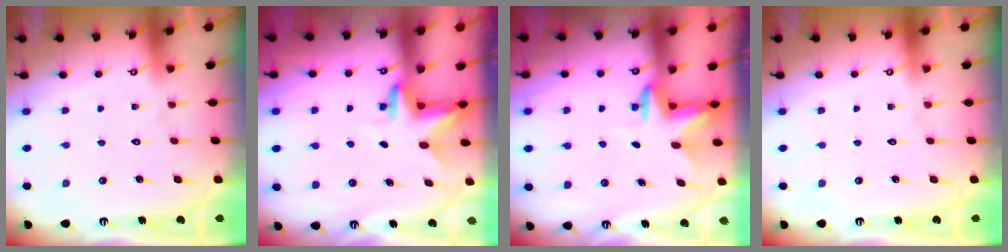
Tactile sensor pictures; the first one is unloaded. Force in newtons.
{"total": 3.3, "press": 3.3, "slide": 0.1}
{"total": 2.9, "press": 2.9, "slide": 0.7}
{"total": 0.0}